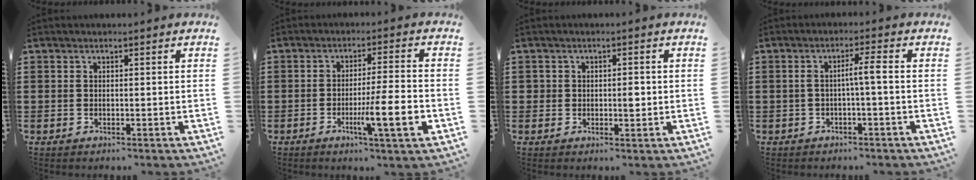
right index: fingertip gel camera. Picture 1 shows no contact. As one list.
[{"total": 9.0, "force": [-3.1, 0.7, 8.4], "torque": [-0.134, -0.004, -0.050]}, {"total": 2.1, "force": [0.0, 1.3, 1.6], "torque": [-0.024, 0.002, -0.004]}, {"total": 3.2, "force": [-0.5, -0.1, 3.1], "torque": [-0.058, 0.000, -0.013]}]